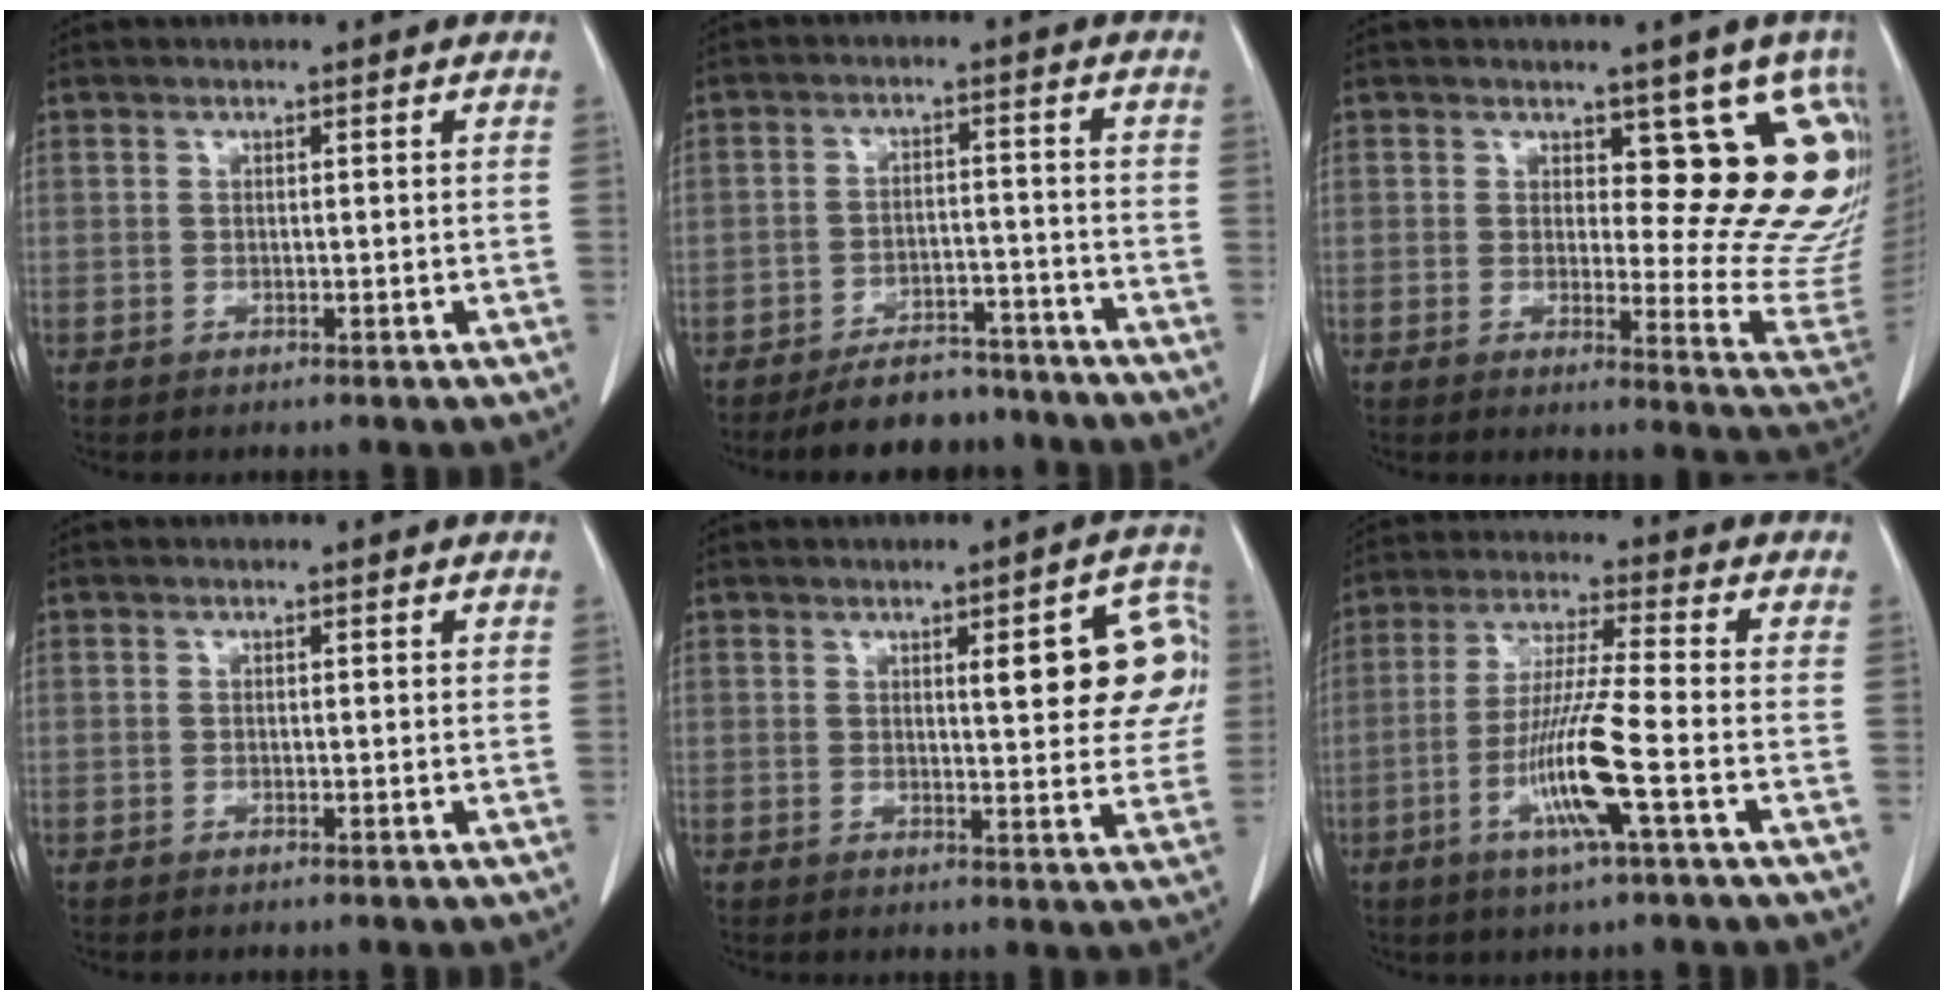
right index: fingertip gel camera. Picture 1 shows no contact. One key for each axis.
{"total": 8.4, "fx": -7.5, "fy": 3.1, "fz": 2.2, "tx": -0.025, "ty": 0.007, "tz": -0.114}
{"total": 13.0, "fx": 7.4, "fy": 5.0, "fz": 9.5, "tx": -0.093, "ty": -0.030, "tz": 0.072}
{"total": 0.0}
{"total": 10.8, "fx": 2.5, "fy": 2.8, "fz": 10.1, "tx": -0.109, "ty": 0.018, "tz": 0.025}
{"total": 11.0, "fx": -3.9, "fy": -0.5, "fz": 10.3, "tx": -0.206, "ty": -0.013, "tz": -0.077}